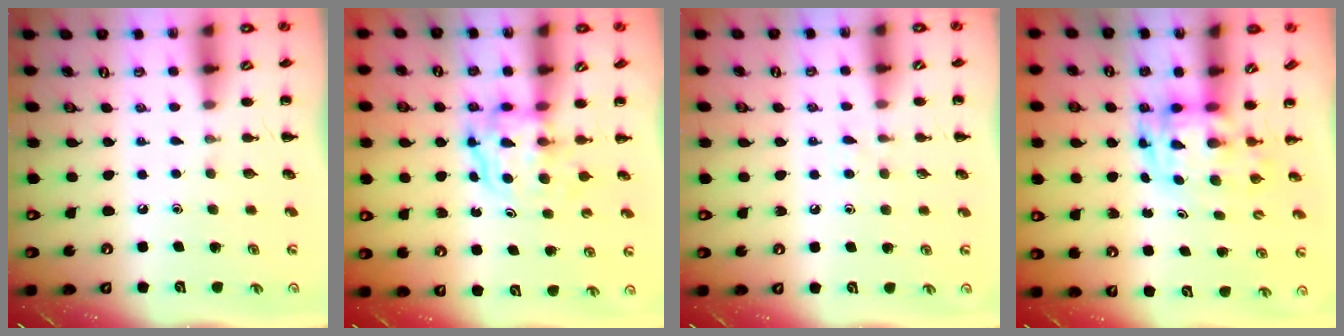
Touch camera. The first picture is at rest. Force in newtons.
{"total": 4.0, "press": 4.0, "slide": 0.3}
{"total": 3.7, "press": 3.3, "slide": 1.6}
{"total": 3.0, "press": 3.0, "slide": 0.6}